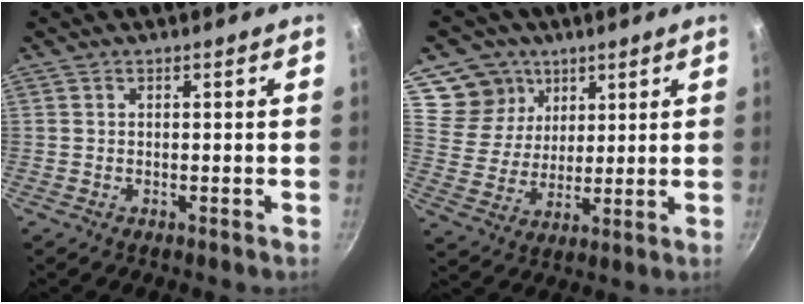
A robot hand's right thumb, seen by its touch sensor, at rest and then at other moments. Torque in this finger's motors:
{"motor_torque": [-0.83, 0.73, -0.51, 0.53, -0.11]}